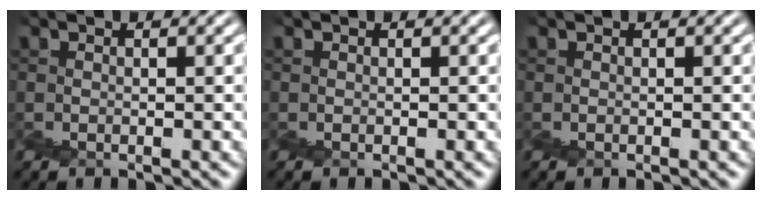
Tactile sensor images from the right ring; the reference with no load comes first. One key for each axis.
{"total": 0.0}
{"total": 0.0}